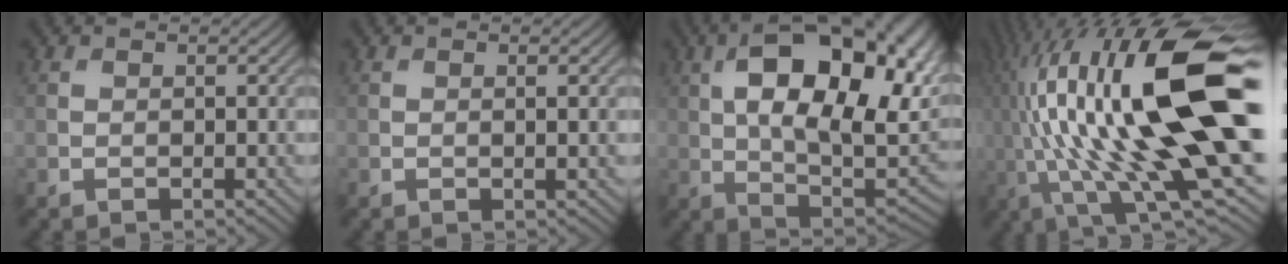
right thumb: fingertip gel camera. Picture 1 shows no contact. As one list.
[{"total": 1.8, "force": [0.1, 0.4, 1.8], "torque": [-0.024, 0.004, 0.001]}, {"total": 19.8, "force": [5.6, 10.6, 15.7], "torque": [-0.237, 0.022, 0.078]}, {"total": 21.2, "force": [2.0, 6.3, 20.1], "torque": [-0.370, -0.009, 0.042]}]